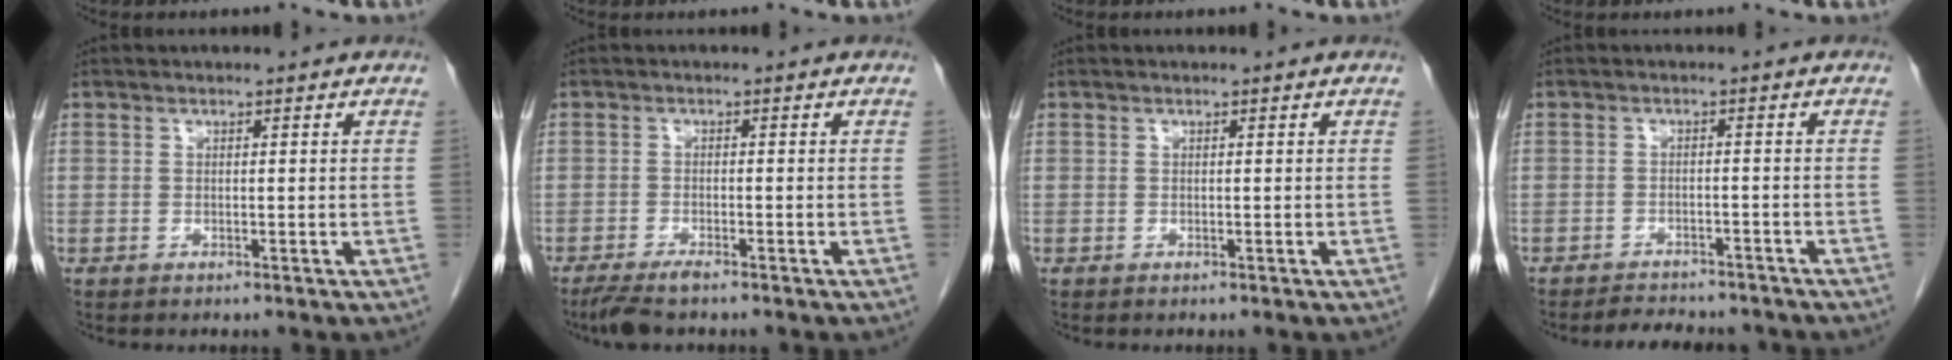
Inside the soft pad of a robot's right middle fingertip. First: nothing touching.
{"total": 3.6, "force": [-2.8, 0.5, 2.2], "torque": [-0.043, -0.008, -0.052]}
{"total": 0.0}
{"total": 7.5, "force": [-6.9, 2.0, 2.0], "torque": [-0.030, 0.000, -0.087]}